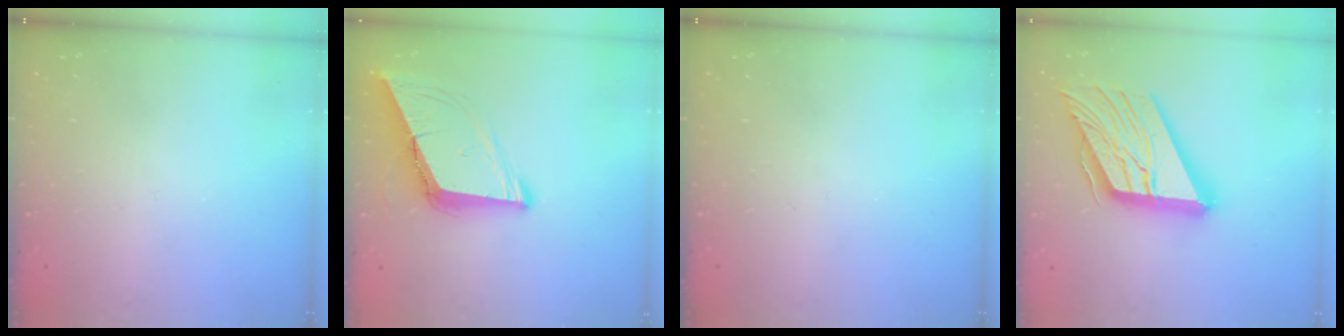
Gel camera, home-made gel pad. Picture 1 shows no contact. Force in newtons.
{"total": 9.5, "press": 9.4, "slide": 1.6}
{"total": 0.0}
{"total": 23.2, "press": 23.0, "slide": 2.7}